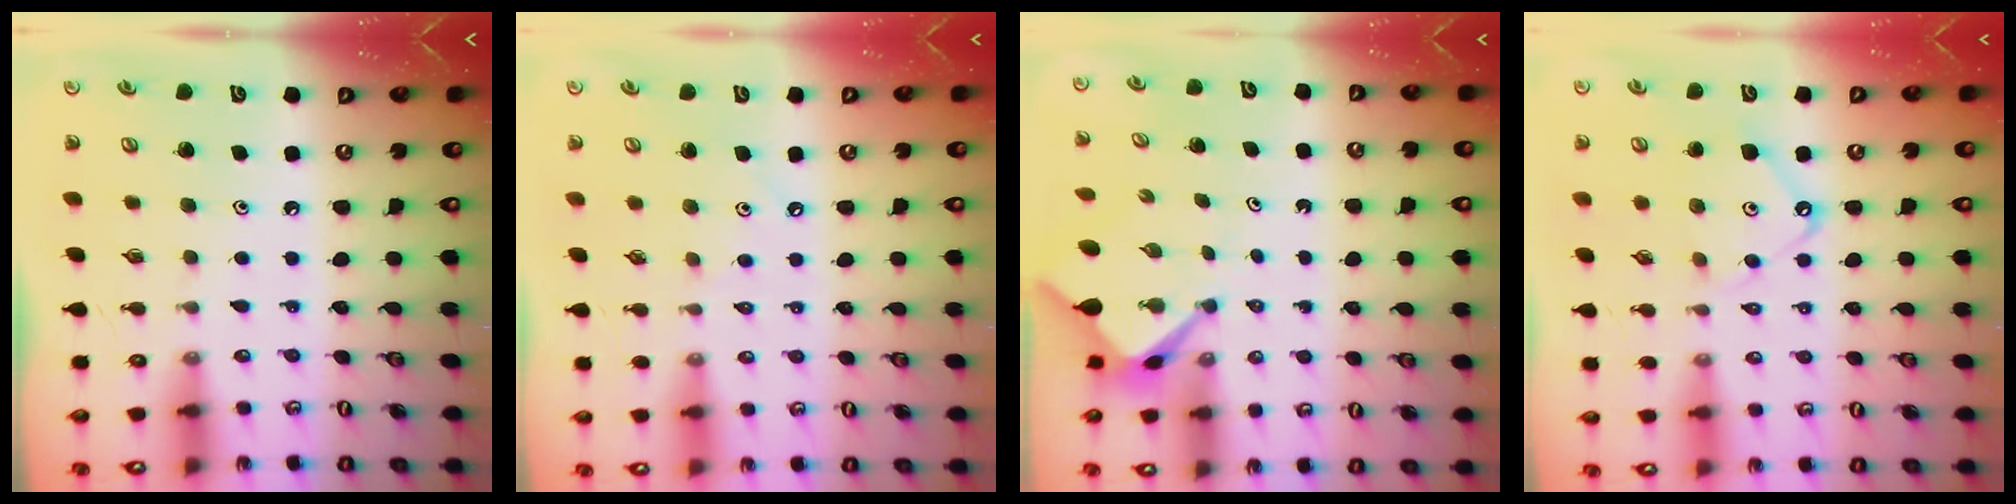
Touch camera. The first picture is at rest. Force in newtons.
{"total": 3.3, "press": 3.3, "slide": 0.5}
{"total": 2.6, "press": 2.6, "slide": 0.3}
{"total": 7.0, "press": 7.0, "slide": 0.8}